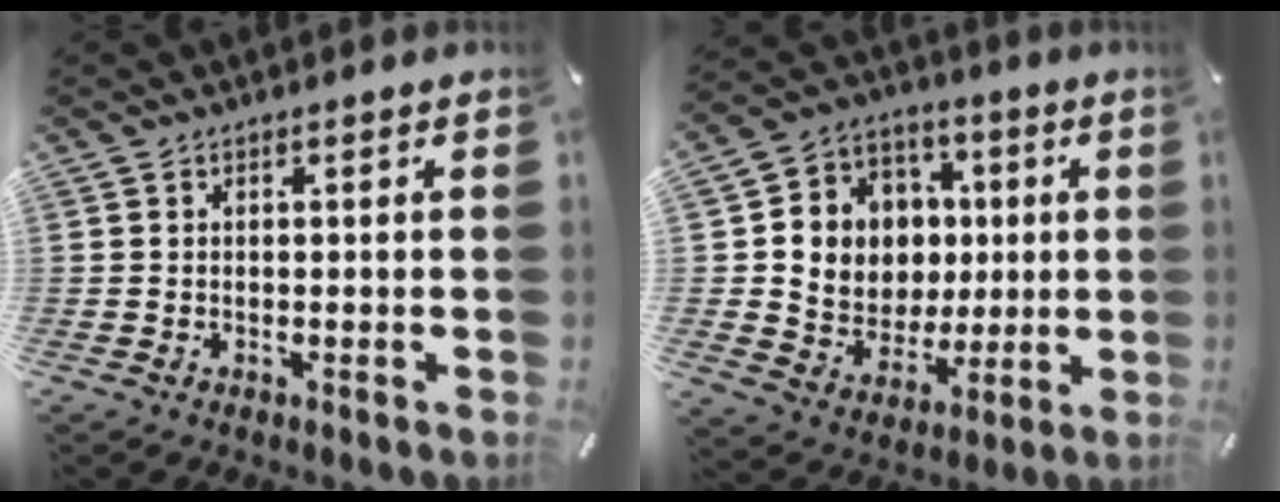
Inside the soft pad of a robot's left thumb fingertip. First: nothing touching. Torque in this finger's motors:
{"motor_torque": [2.40, 2.50, 1.01, 0.57, 0.18]}